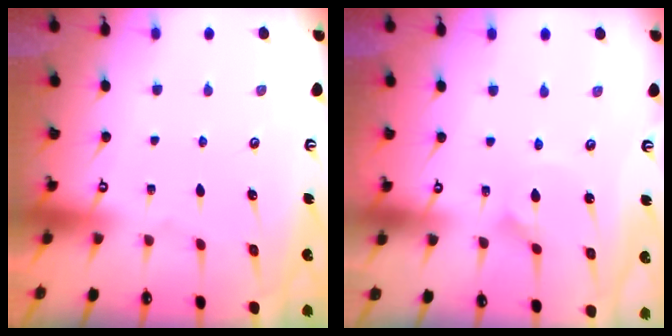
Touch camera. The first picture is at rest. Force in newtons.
{"total": 2.1, "press": 2.1, "slide": 0.0}